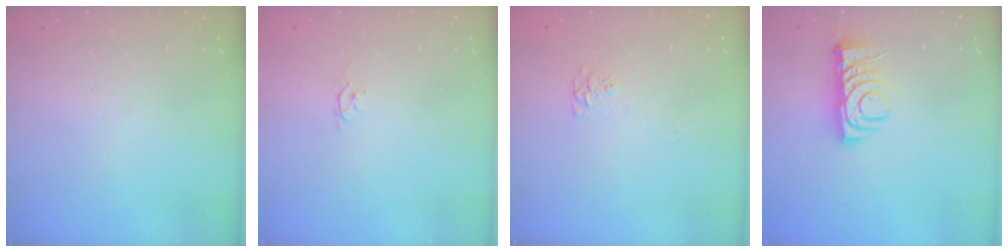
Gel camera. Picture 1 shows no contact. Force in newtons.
{"total": 2.6, "press": 2.6, "slide": 0.3}
{"total": 4.3, "press": 4.3, "slide": 0.8}
{"total": 7.0, "press": 7.0, "slide": 0.7}